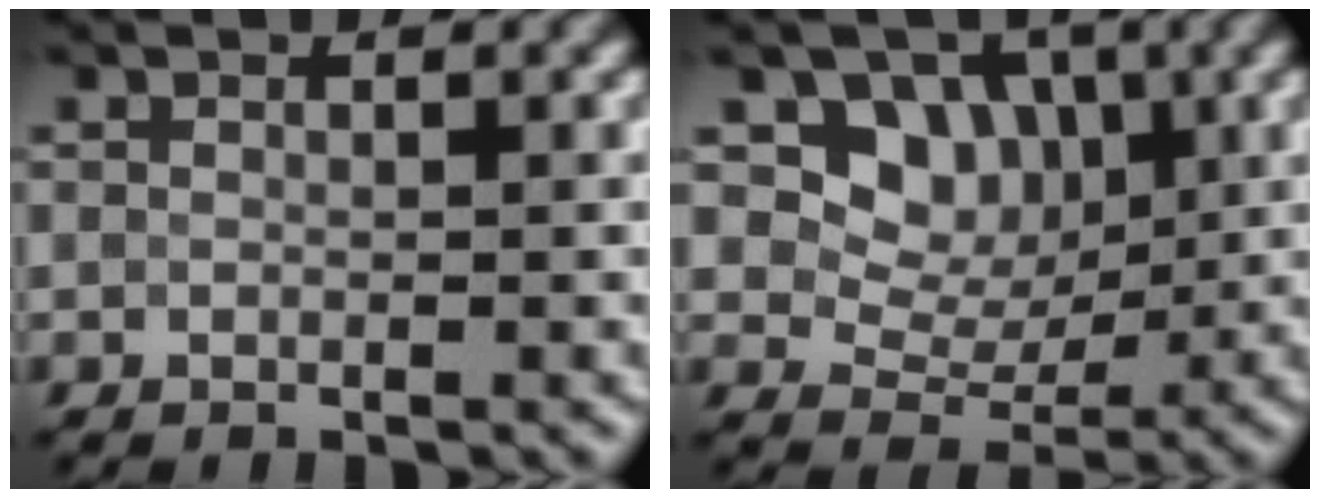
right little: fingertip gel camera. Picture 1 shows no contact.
{"total": 5.2, "force": [1.8, 4.2, 2.6], "torque": [-0.037, -0.006, 0.021]}